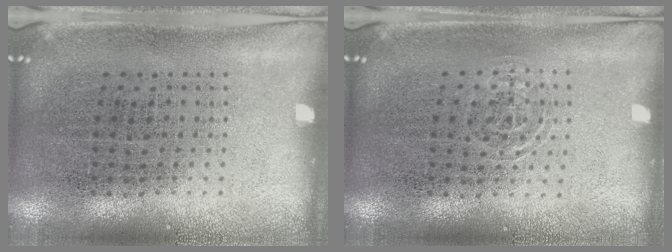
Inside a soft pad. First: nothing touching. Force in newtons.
{"total": 0.8, "press": 0.5, "slide": 0.6}